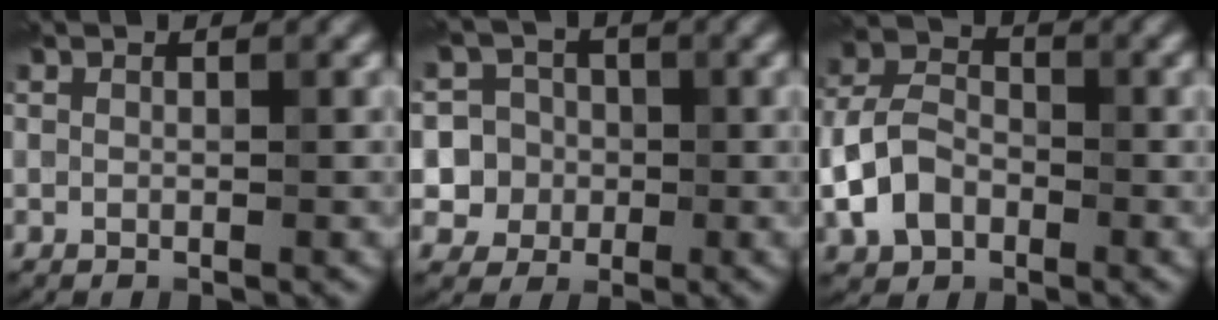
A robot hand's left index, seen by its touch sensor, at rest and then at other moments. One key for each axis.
{"total": 6.5, "fx": -0.6, "fy": 6.4, "fz": 1.3, "tx": -0.005, "ty": 0.017, "tz": -0.022}
{"total": 5.2, "fx": -1.8, "fy": 3.7, "fz": 3.0, "tx": -0.064, "ty": 0.004, "tz": -0.042}